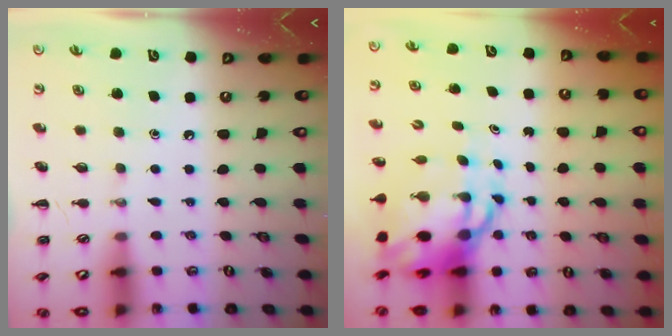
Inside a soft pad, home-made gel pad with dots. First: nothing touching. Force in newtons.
{"total": 10.2, "press": 9.9, "slide": 2.6}